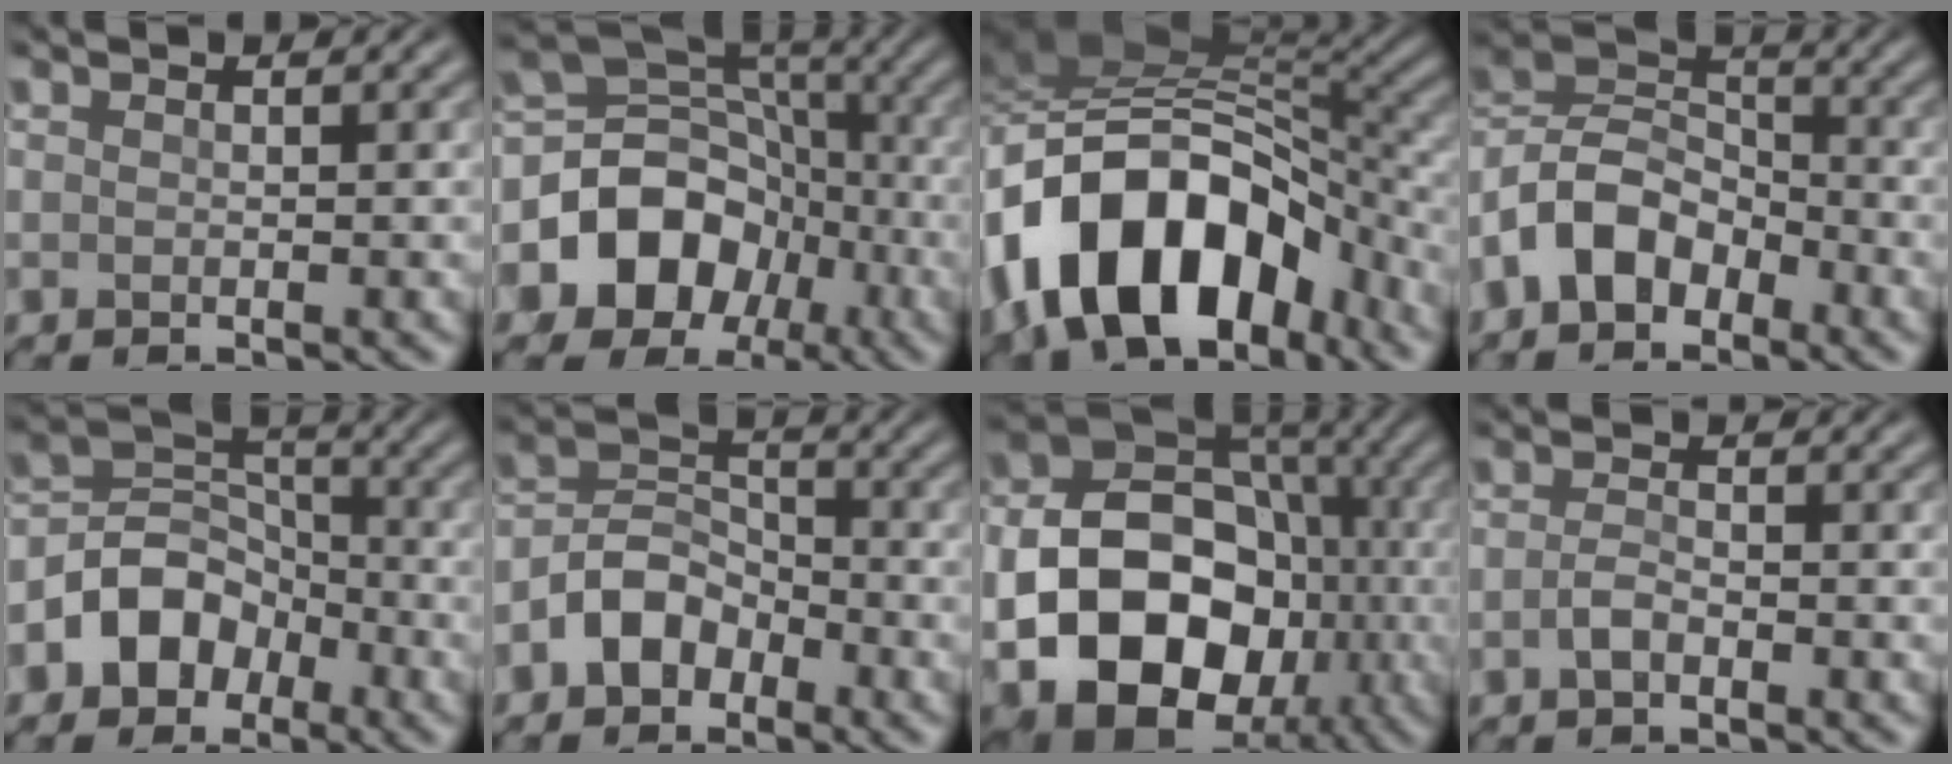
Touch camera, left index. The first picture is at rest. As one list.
[{"total": 11.2, "force": [-3.8, 9.3, 4.9], "torque": [-0.078, 0.004, -0.085]}, {"total": 14.5, "force": [-6.7, 8.9, 9.2], "torque": [-0.156, 0.012, -0.126]}, {"total": 6.4, "force": [-3.8, 4.0, 3.2], "torque": [-0.066, 0.008, -0.084]}, {"total": 5.4, "force": [-3.2, 3.9, 1.9], "torque": [-0.019, 0.006, -0.065]}, {"total": 4.1, "force": [-2.8, 2.5, 1.5], "torque": [-0.028, 0.009, -0.060]}, {"total": 15.8, "force": [-4.2, 12.1, 9.1], "torque": [-0.141, -0.031, -0.077]}, {"total": 1.3, "force": [-1.1, 0.3, 0.8], "torque": [-0.021, 0.000, -0.019]}]